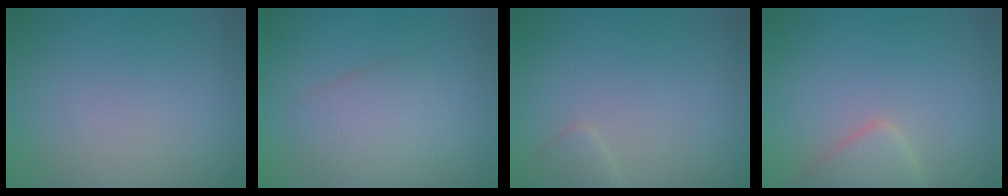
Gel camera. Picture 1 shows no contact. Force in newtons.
{"total": 3.0, "press": 3.0, "slide": 0.1}
{"total": 1.2, "press": 1.2, "slide": 0.1}
{"total": 2.7, "press": 2.7, "slide": 0.1}